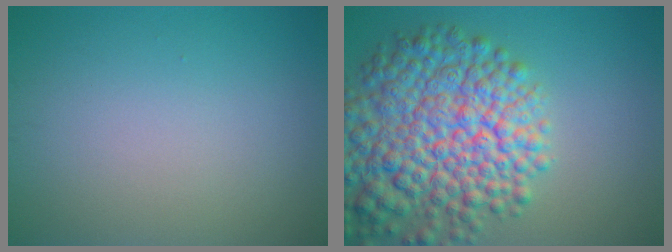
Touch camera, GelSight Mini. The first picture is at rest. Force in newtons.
{"total": 11.5, "press": 11.4, "slide": 0.6}